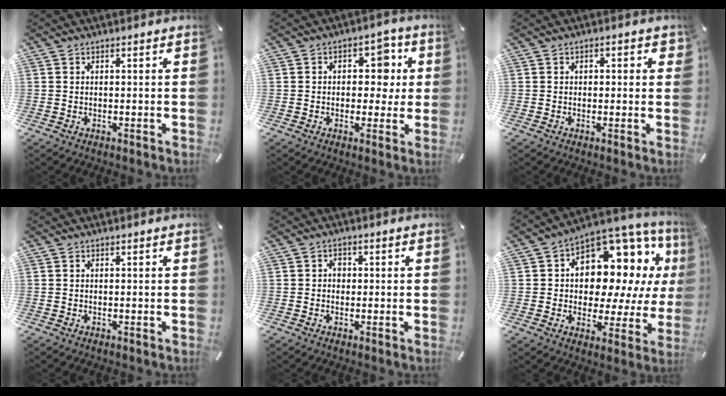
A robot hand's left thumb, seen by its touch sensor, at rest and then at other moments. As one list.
[{"total": 8.8, "force": [1.3, 6.6, 5.6], "torque": [-0.062, 0.002, 0.015]}, {"total": 1.7, "force": [-0.1, 1.2, 1.1], "torque": [-0.013, 0.003, -0.006]}, {"total": 0.0}, {"total": 1.9, "force": [-0.2, 1.7, 0.8], "torque": [-0.010, 0.003, -0.008]}, {"total": 14.5, "force": [5.4, 10.2, 8.9], "torque": [-0.120, -0.055, 0.097]}]